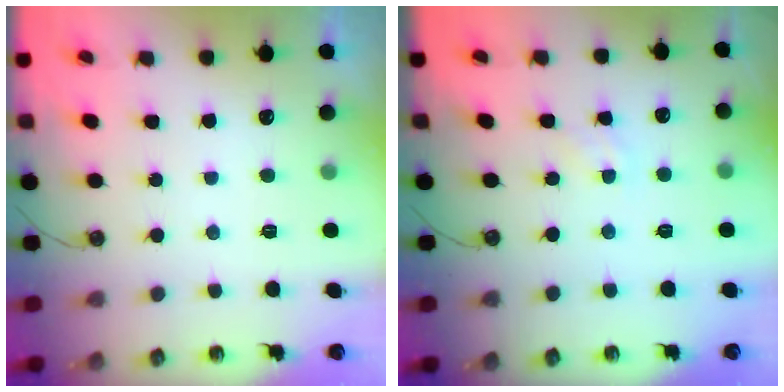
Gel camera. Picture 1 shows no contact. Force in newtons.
{"total": 0.9, "press": 0.9, "slide": 0.2}